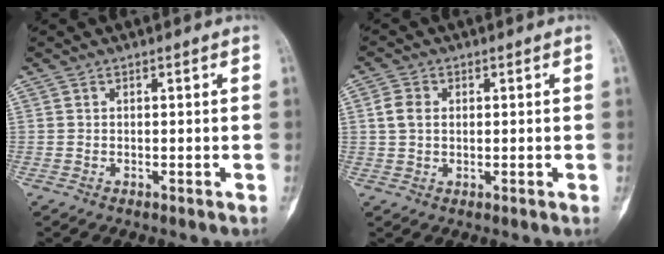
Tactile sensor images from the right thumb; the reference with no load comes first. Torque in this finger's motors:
{"motor_torque": [0.27, 0.37, 0.65, 0.04, -0.02]}